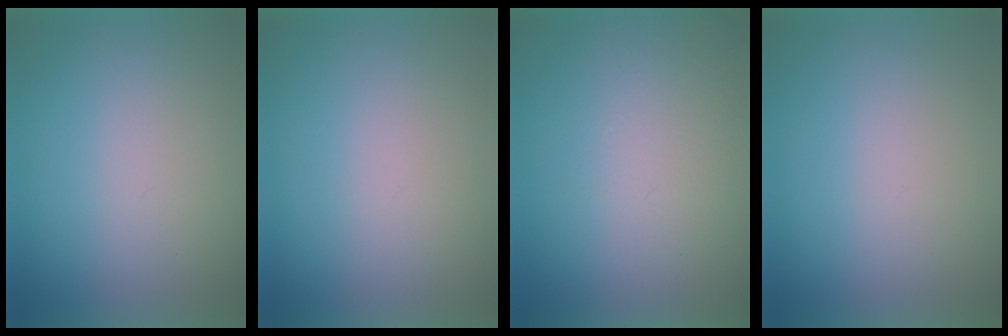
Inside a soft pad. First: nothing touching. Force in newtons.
{"total": 1.1}
{"total": 4.2}
{"total": 0.0}